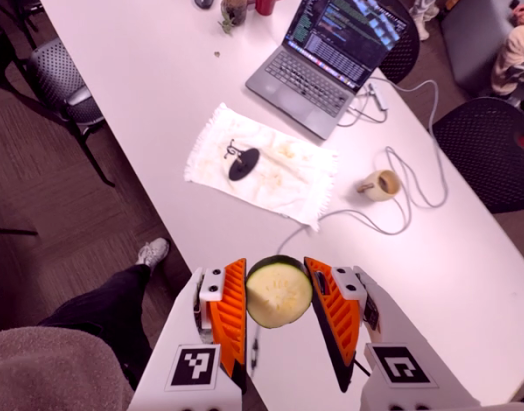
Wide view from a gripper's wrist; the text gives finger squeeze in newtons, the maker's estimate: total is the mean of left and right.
{"total": 8.6, "left": 8.4, "right": 8.7}